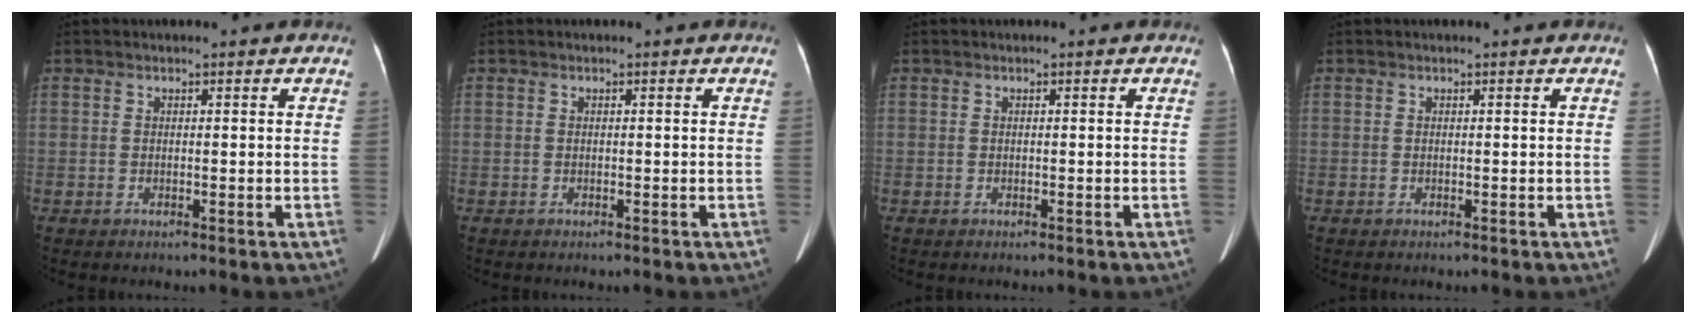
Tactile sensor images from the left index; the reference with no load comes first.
{"total": 0.0}
{"total": 0.0}
{"total": 0.0}